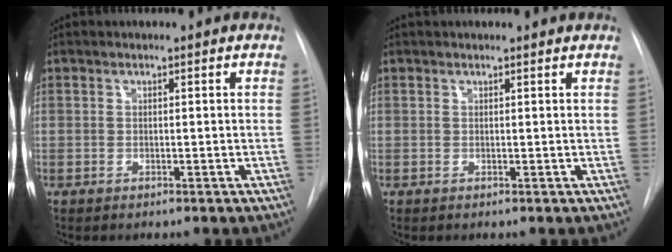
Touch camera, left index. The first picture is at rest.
{"total": 2.7, "force": [2.6, 0.2, 0.5], "torque": [-0.010, 0.021, 0.029]}